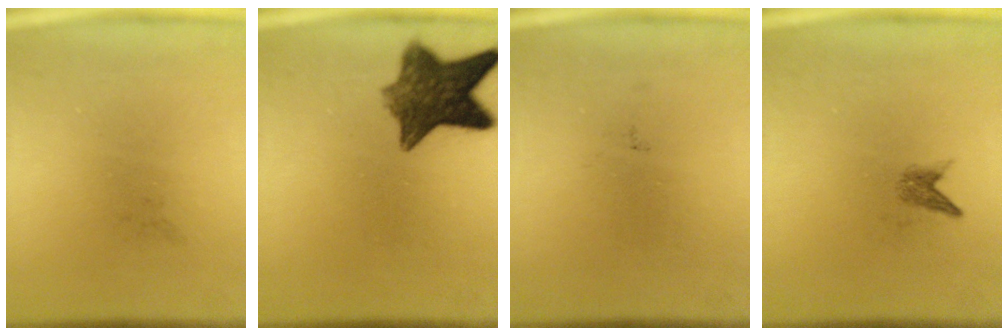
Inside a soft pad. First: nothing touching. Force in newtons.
{"total": 9.7}
{"total": 0.0}
{"total": 1.3}